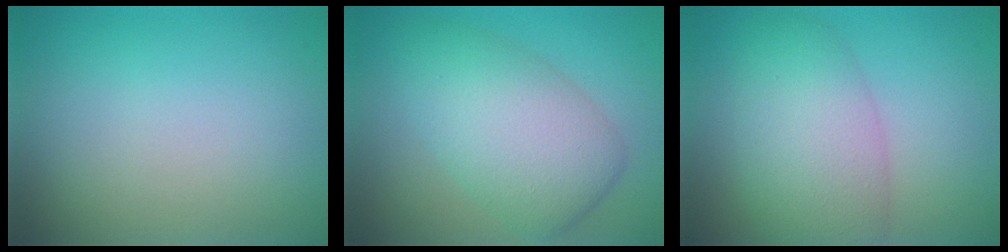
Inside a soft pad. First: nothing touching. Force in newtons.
{"total": 7.3, "press": 7.3, "slide": 0.4}
{"total": 6.7, "press": 6.7, "slide": 0.2}